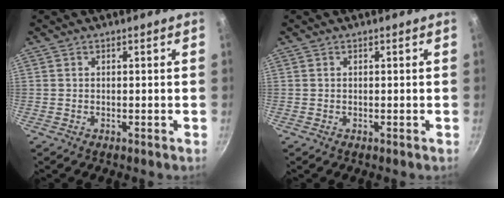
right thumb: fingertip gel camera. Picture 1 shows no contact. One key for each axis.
{"total": 0.0}